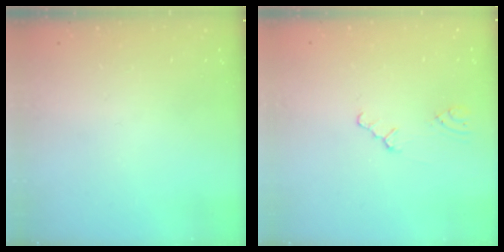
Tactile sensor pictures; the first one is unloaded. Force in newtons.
{"total": 0.9, "press": 0.8, "slide": 0.2}